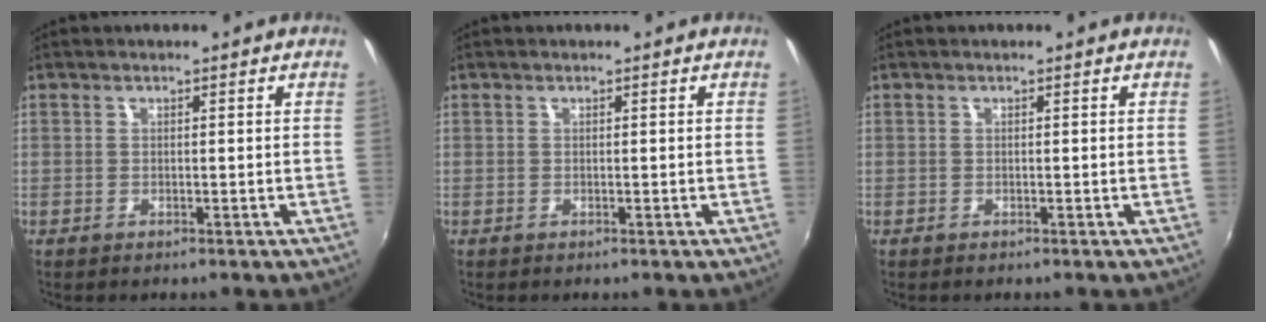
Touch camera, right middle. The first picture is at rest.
{"total": 0.0}
{"total": 0.0}